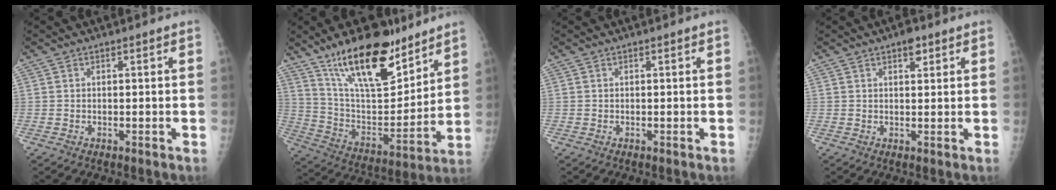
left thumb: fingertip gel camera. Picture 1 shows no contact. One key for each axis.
{"total": 22.2, "fx": 15.1, "fy": 8.4, "fz": 13.9, "tx": -0.187, "ty": -0.079, "tz": 0.266}
{"total": 0.0}
{"total": 2.8, "fx": 1.7, "fy": 1.4, "fz": 1.7, "tx": -0.012, "ty": -0.007, "tz": 0.023}